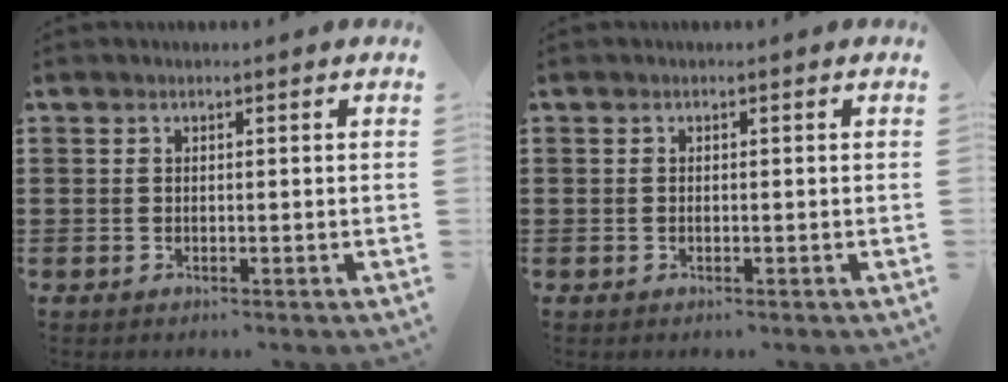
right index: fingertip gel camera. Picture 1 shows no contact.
{"total": 0.0}